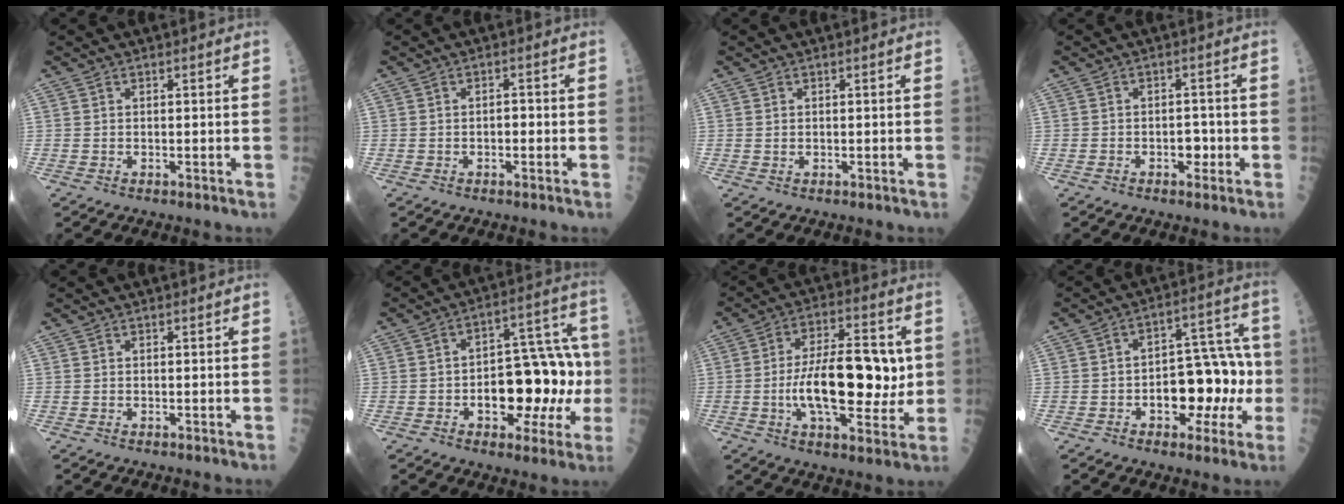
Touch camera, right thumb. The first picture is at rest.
{"total": 1.5, "force": [-0.3, 0.8, 1.2], "torque": [-0.011, 0.004, -0.006]}
{"total": 0.5, "force": [0.2, 0.4, 0.3], "torque": [-0.002, 0.000, 0.005]}
{"total": 2.8, "force": [-0.9, 1.8, 2.0], "torque": [-0.011, 0.010, -0.013]}
{"total": 0.0}
{"total": 18.8, "force": [-3.0, 9.9, 15.7], "torque": [-0.181, 0.049, -0.031]}
{"total": 18.5, "force": [-0.5, 8.0, 16.7], "torque": [-0.248, 0.008, -0.009]}
{"total": 15.2, "force": [-3.0, 8.7, 12.1], "torque": [-0.124, 0.050, -0.036]}